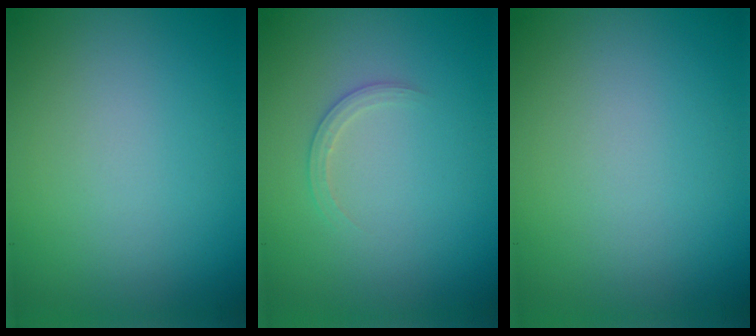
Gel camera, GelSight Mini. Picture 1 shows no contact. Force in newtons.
{"total": 1.3, "press": 1.3, "slide": 0.1}
{"total": 0.0}